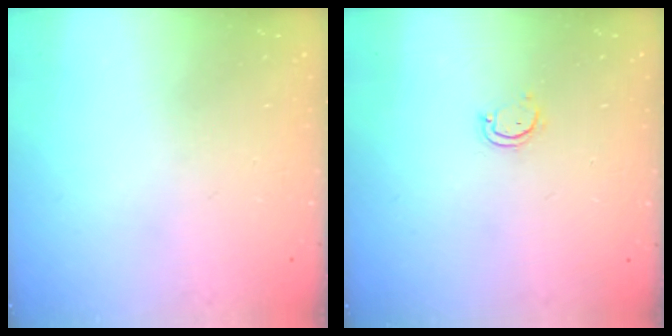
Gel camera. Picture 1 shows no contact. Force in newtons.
{"total": 2.7, "press": 2.6, "slide": 0.3}